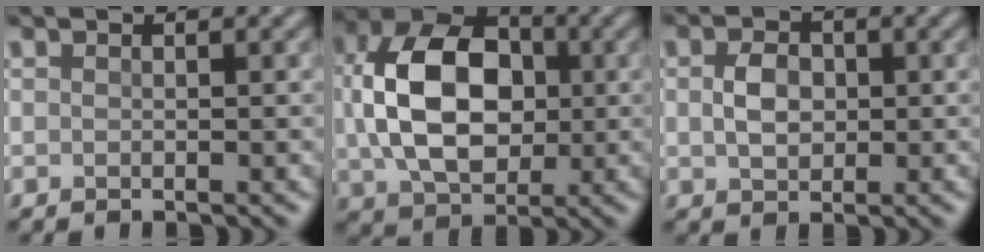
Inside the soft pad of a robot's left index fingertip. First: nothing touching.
{"total": 11.0, "force": [0.8, 7.6, 7.9], "torque": [-0.162, 0.008, 0.011]}
{"total": 3.0, "force": [0.2, 2.2, 2.1], "torque": [-0.044, 0.003, 0.002]}